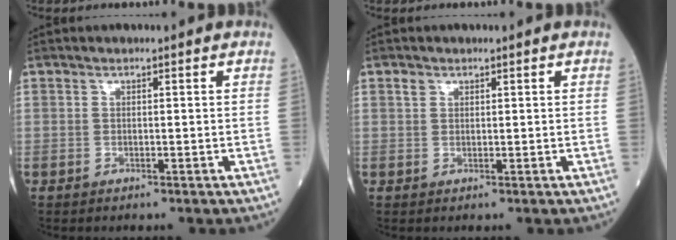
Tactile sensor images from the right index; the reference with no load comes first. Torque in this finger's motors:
{"motor_torque": [0.00, -0.02, 0.09, 0.01]}